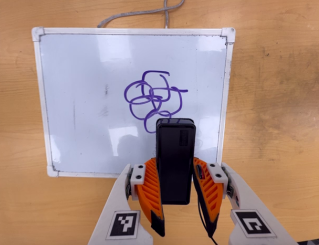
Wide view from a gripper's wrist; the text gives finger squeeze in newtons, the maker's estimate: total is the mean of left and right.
{"total": 5.6, "left": 3.8, "right": 7.4}